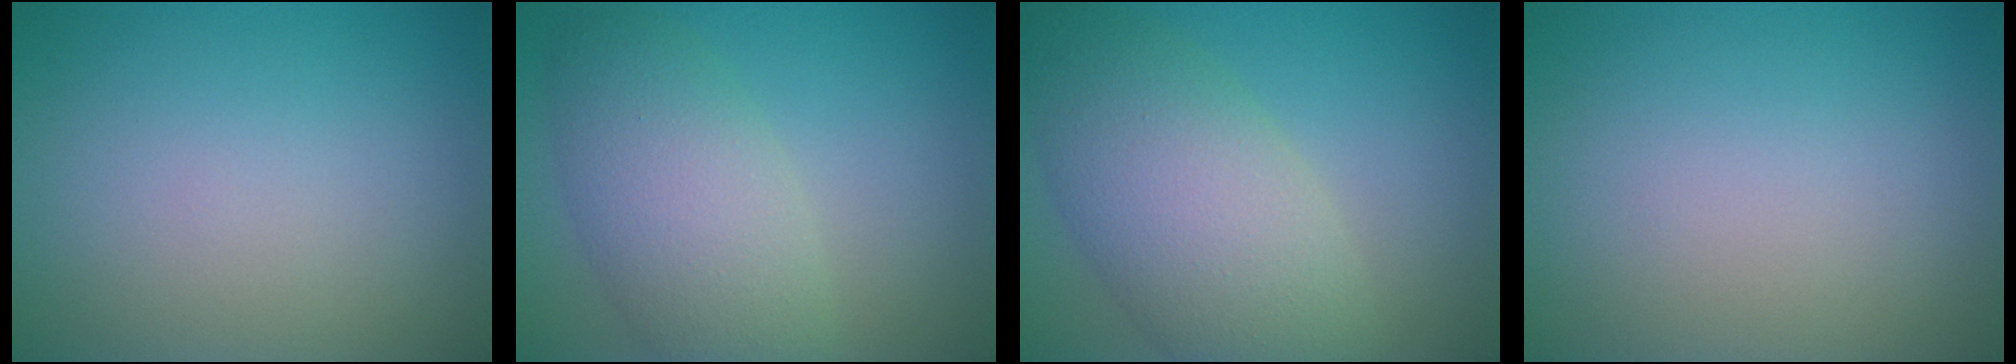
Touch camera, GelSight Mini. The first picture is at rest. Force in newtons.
{"total": 6.1, "press": 6.0, "slide": 0.3}
{"total": 7.9, "press": 7.9, "slide": 0.6}
{"total": 0.0}